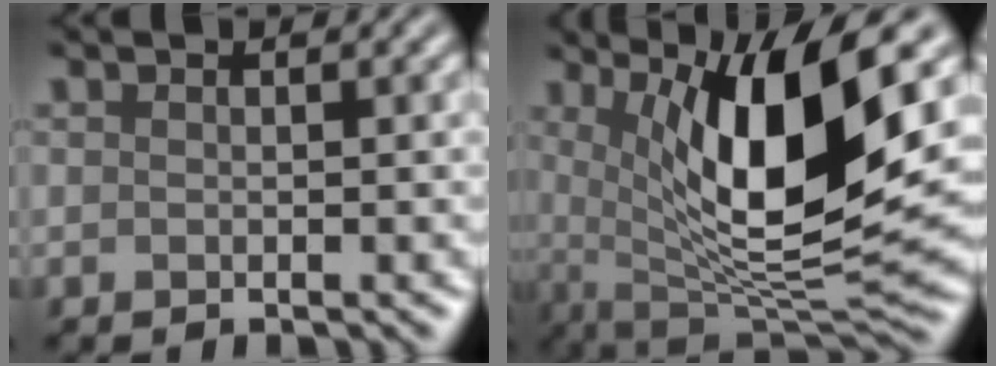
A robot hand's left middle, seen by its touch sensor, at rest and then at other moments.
{"total": 12.1, "force": [3.0, 3.4, 11.2], "torque": [-0.175, -0.011, 0.057]}